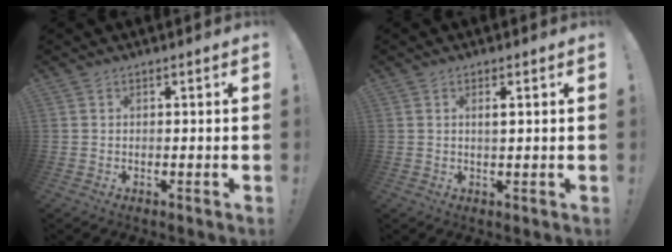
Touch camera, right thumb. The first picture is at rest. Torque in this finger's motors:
{"motor_torque": [-0.26, -0.19, -0.04, 0.17, 0.06]}